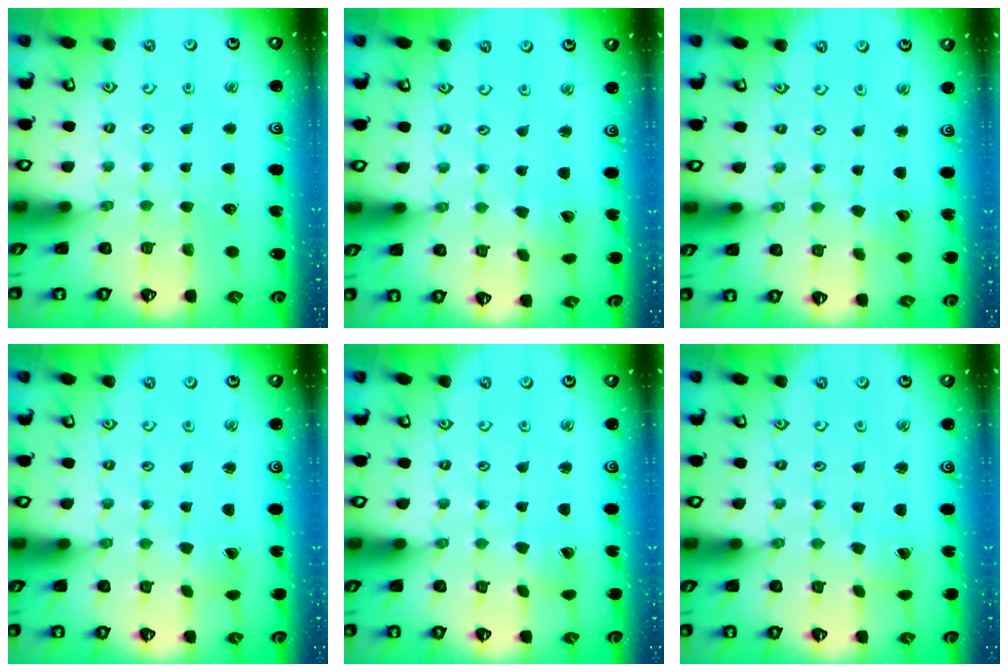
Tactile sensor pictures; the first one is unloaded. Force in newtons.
{"total": 1.8, "press": 1.8, "slide": 0.2}
{"total": 2.7, "press": 2.7, "slide": 0.2}
{"total": 0.6, "press": 0.6, "slide": 0.0}
{"total": 0.7, "press": 0.7, "slide": 0.0}
{"total": 0.9, "press": 0.9, "slide": 0.0}